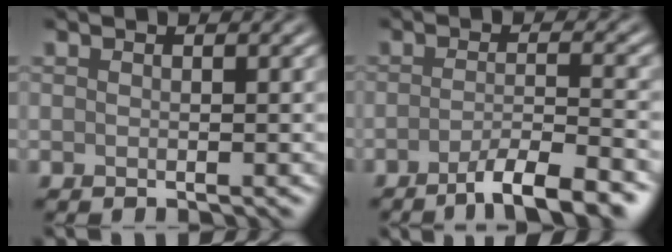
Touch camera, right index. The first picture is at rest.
{"total": 6.2, "force": [-4.0, 1.2, 4.5], "torque": [-0.058, 0.005, -0.068]}